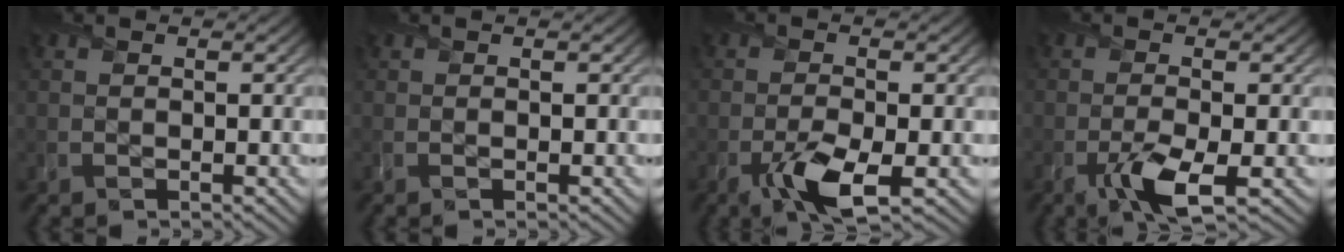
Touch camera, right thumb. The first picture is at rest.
{"total": 0.0}
{"total": 5.1, "force": [-2.5, 1.8, 4.1], "torque": [-0.083, -0.009, -0.049]}
{"total": 4.4, "force": [-2.1, 1.2, 3.7], "torque": [-0.076, -0.008, -0.041]}